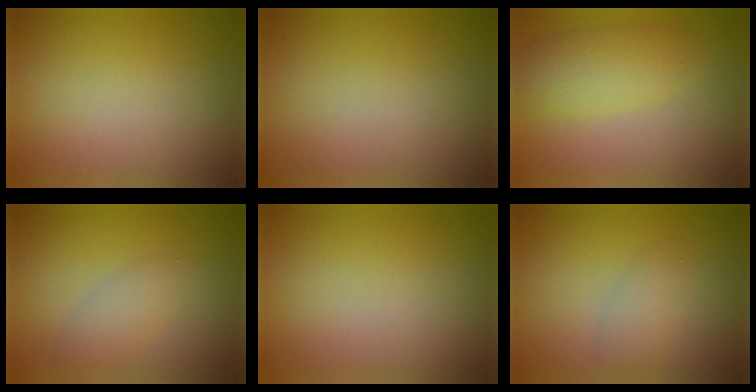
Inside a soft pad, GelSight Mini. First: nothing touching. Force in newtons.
{"total": 0.0}
{"total": 3.8, "press": 3.8, "slide": 0.1}
{"total": 2.0, "press": 2.0, "slide": 0.1}
{"total": 0.0}
{"total": 2.2, "press": 2.2, "slide": 0.2}